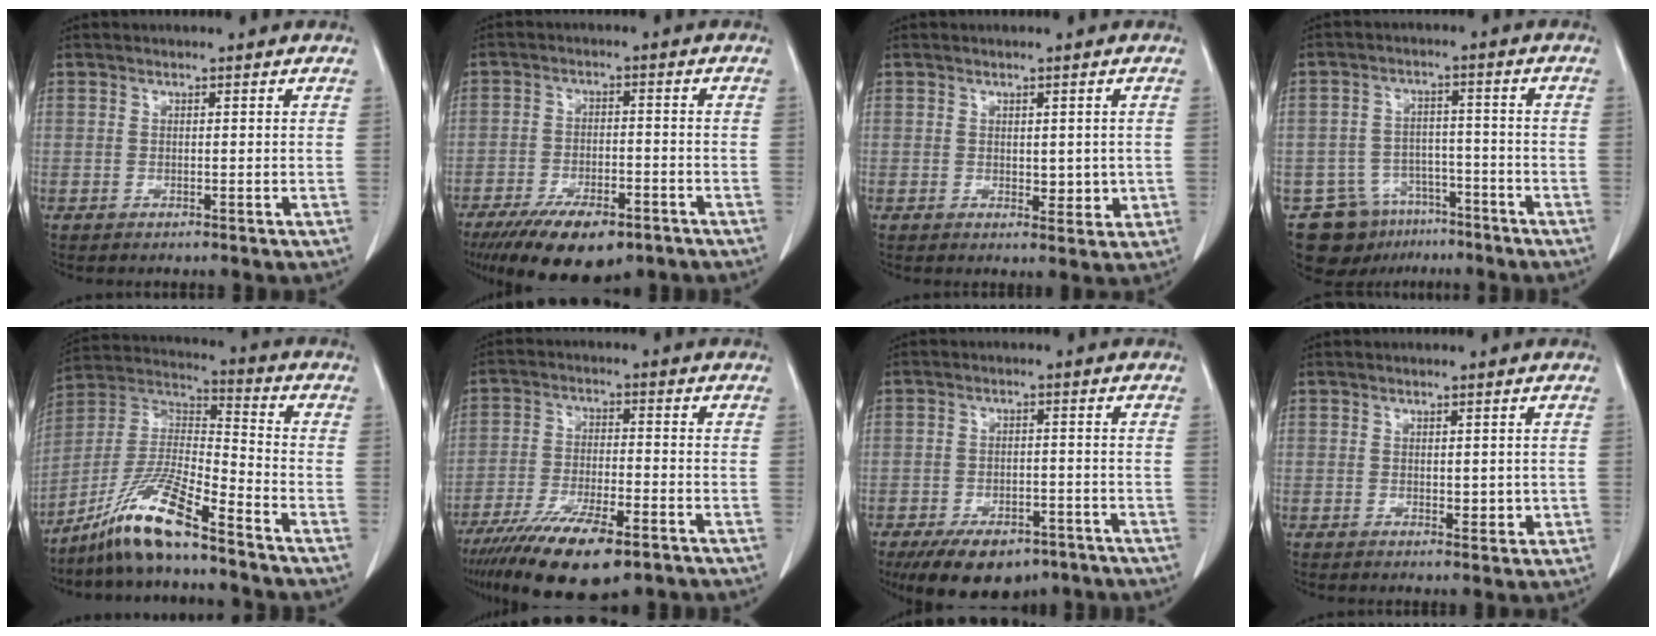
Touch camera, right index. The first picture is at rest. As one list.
[{"total": 12.8, "force": [-8.8, 4.7, 8.1], "torque": [-0.132, -0.012, -0.136]}, {"total": 3.3, "force": [0.0, 1.9, 2.7], "torque": [-0.029, -0.006, 0.007]}, {"total": 9.9, "force": [-6.6, 6.9, 2.4], "torque": [-0.039, 0.022, -0.095]}, {"total": 12.7, "force": [-9.2, 0.8, 8.7], "torque": [-0.182, -0.006, -0.175]}, {"total": 14.9, "force": [-10.1, 3.5, 10.4], "torque": [-0.186, -0.033, -0.169]}, {"total": 11.3, "force": [-8.0, 5.6, 5.7], "torque": [-0.090, -0.002, -0.118]}, {"total": 2.4, "force": [0.0, 1.3, 2.1], "torque": [-0.025, -0.005, 0.005]}]